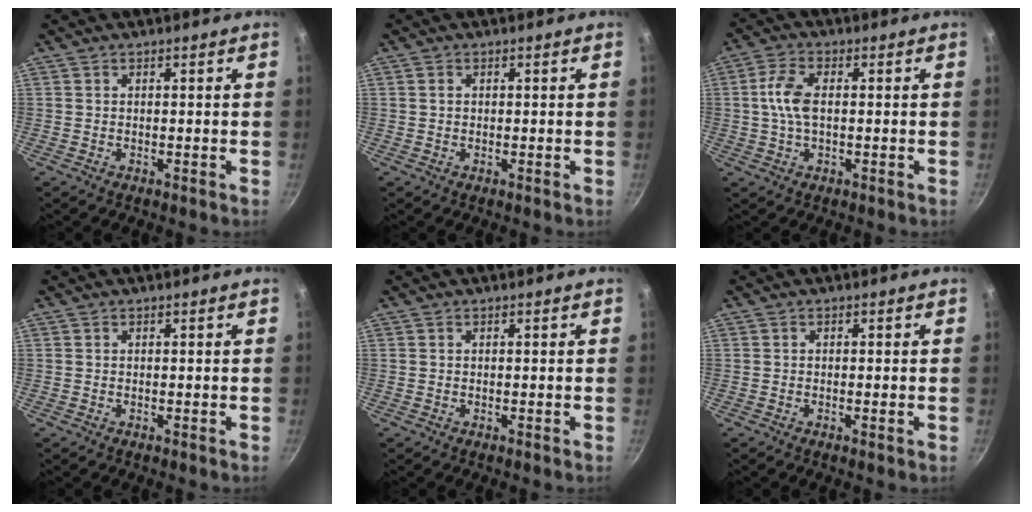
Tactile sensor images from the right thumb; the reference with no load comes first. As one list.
[{"total": 1.0, "force": [0.2, 0.9, 0.5], "torque": [-0.008, 0.004, 0.004]}, {"total": 6.3, "force": [0.4, 3.4, 5.3], "torque": [-0.110, 0.012, 0.001]}, {"total": 0.0}, {"total": 0.0}, {"total": 0.9, "force": [-0.3, 0.1, 0.8], "torque": [-0.019, 0.001, -0.006]}]